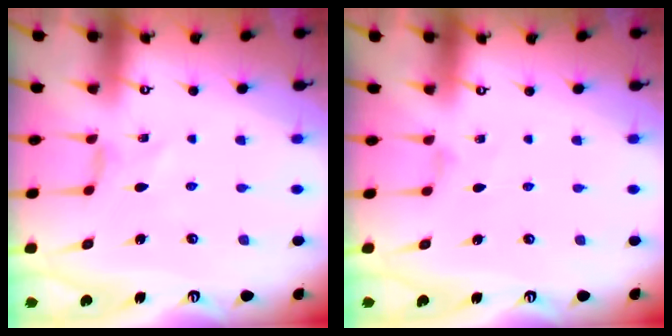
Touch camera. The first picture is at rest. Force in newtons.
{"total": 1.5, "press": 1.4, "slide": 0.4}